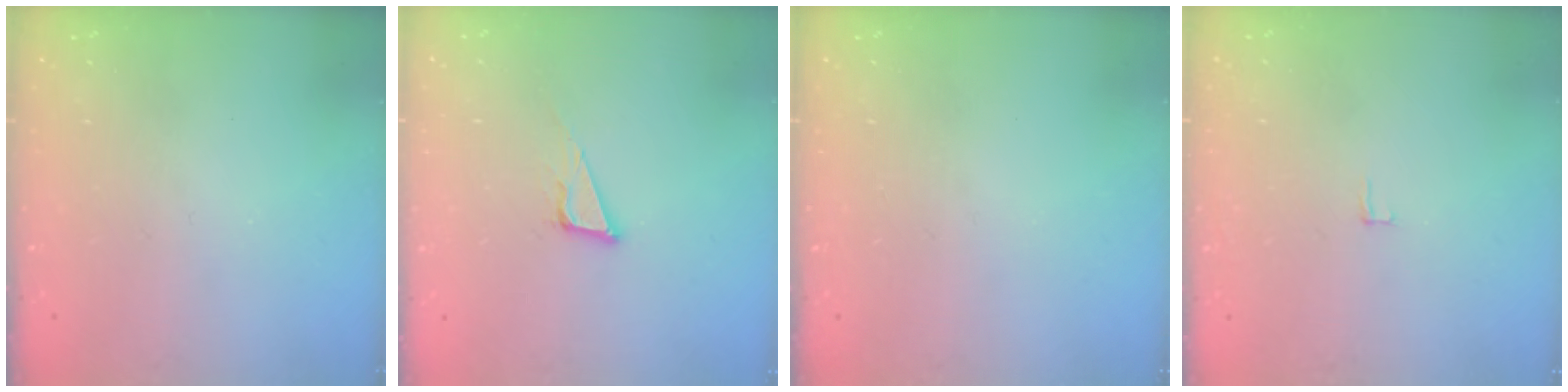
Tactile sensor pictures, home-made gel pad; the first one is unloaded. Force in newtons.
{"total": 7.0, "press": 6.4, "slide": 2.8}
{"total": 0.0}
{"total": 2.0, "press": 2.0, "slide": 0.2}